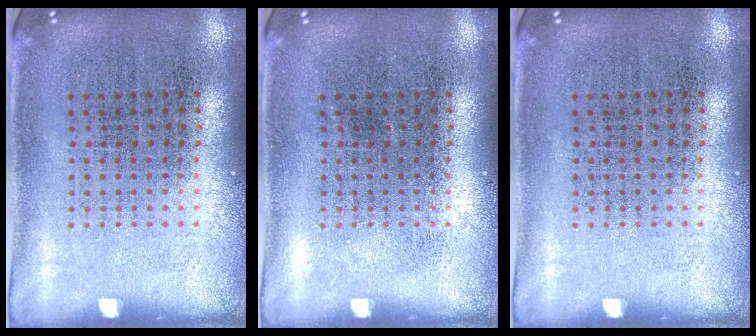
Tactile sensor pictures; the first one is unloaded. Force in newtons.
{"total": 0.0}
{"total": 0.0}